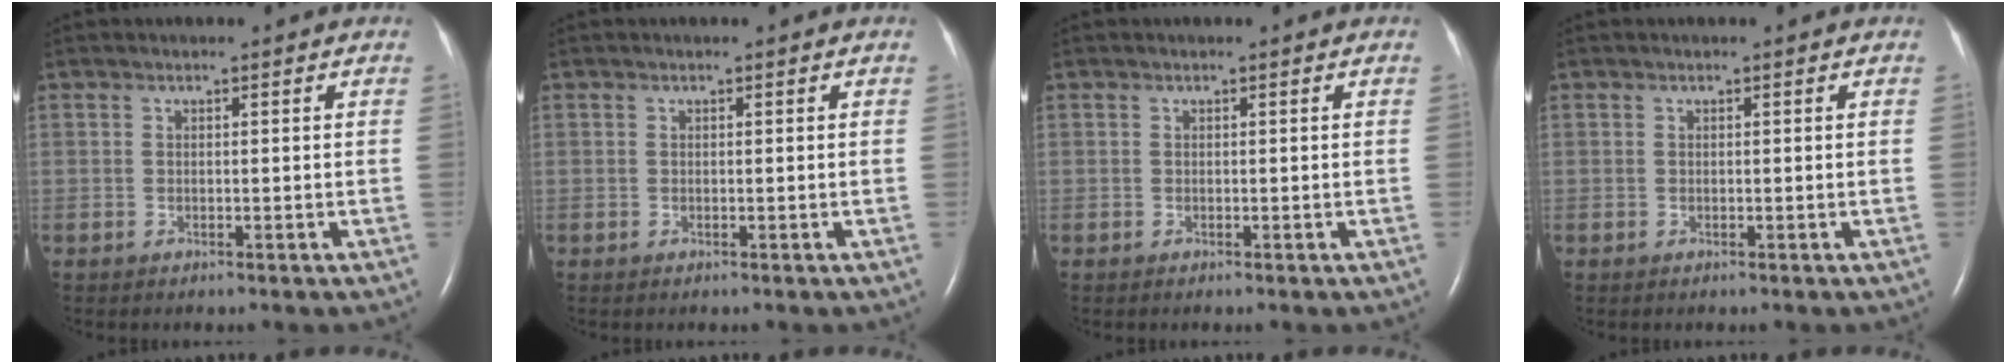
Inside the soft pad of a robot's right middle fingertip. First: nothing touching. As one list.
[{"total": 0.0}, {"total": 0.0}, {"total": 0.0}]